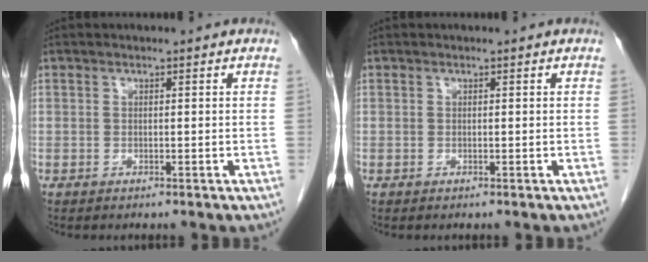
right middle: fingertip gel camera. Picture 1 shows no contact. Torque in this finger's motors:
{"motor_torque": [0.15, -0.30, 0.02, 0.01]}